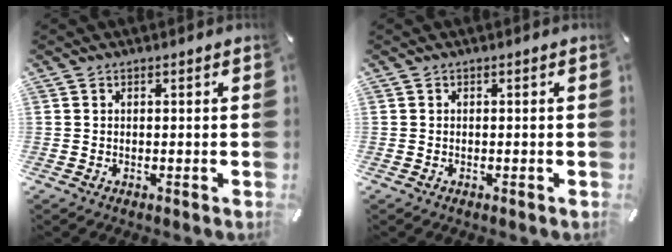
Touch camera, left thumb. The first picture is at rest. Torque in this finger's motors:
{"motor_torque": [-0.55, -0.44, -0.16, 0.35, -0.01]}